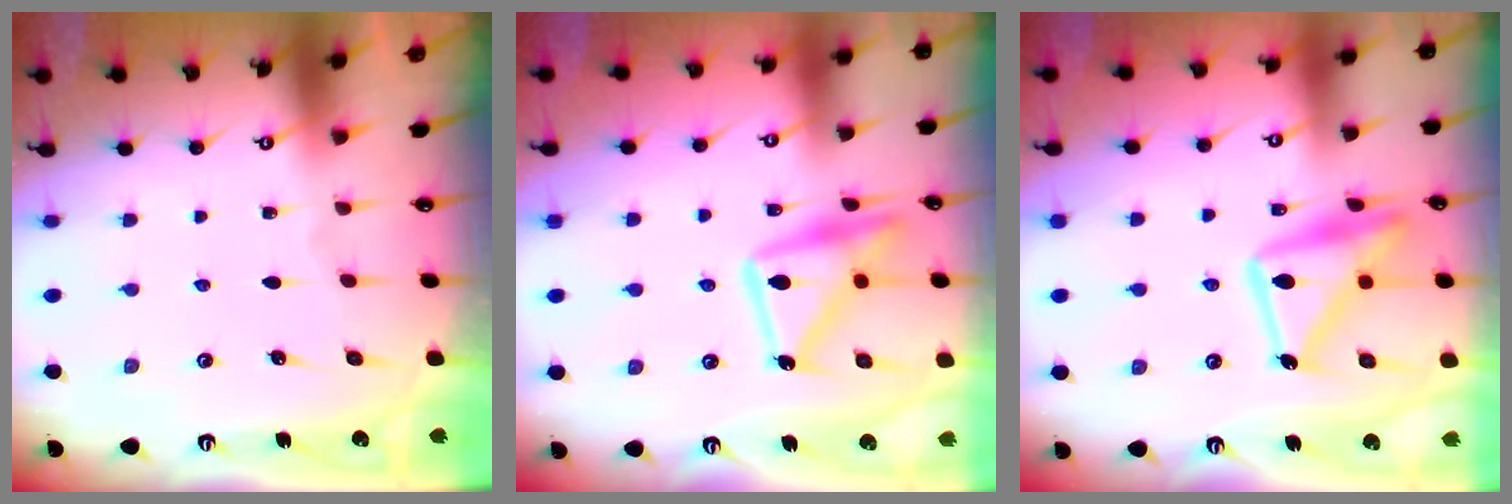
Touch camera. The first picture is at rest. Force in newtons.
{"total": 16.6, "press": 16.5, "slide": 1.1}
{"total": 16.7, "press": 16.6, "slide": 1.1}